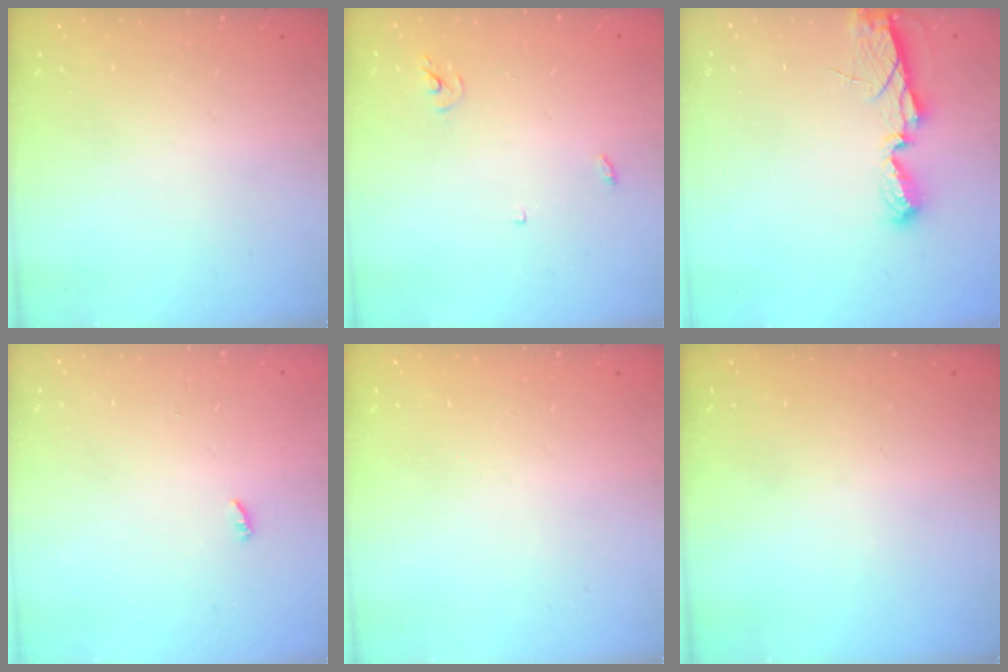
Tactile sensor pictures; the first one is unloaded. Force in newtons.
{"total": 3.0, "press": 3.0, "slide": 0.2}
{"total": 6.3, "press": 6.2, "slide": 0.4}
{"total": 2.3, "press": 2.3, "slide": 0.2}
{"total": 0.0}
{"total": 0.0}